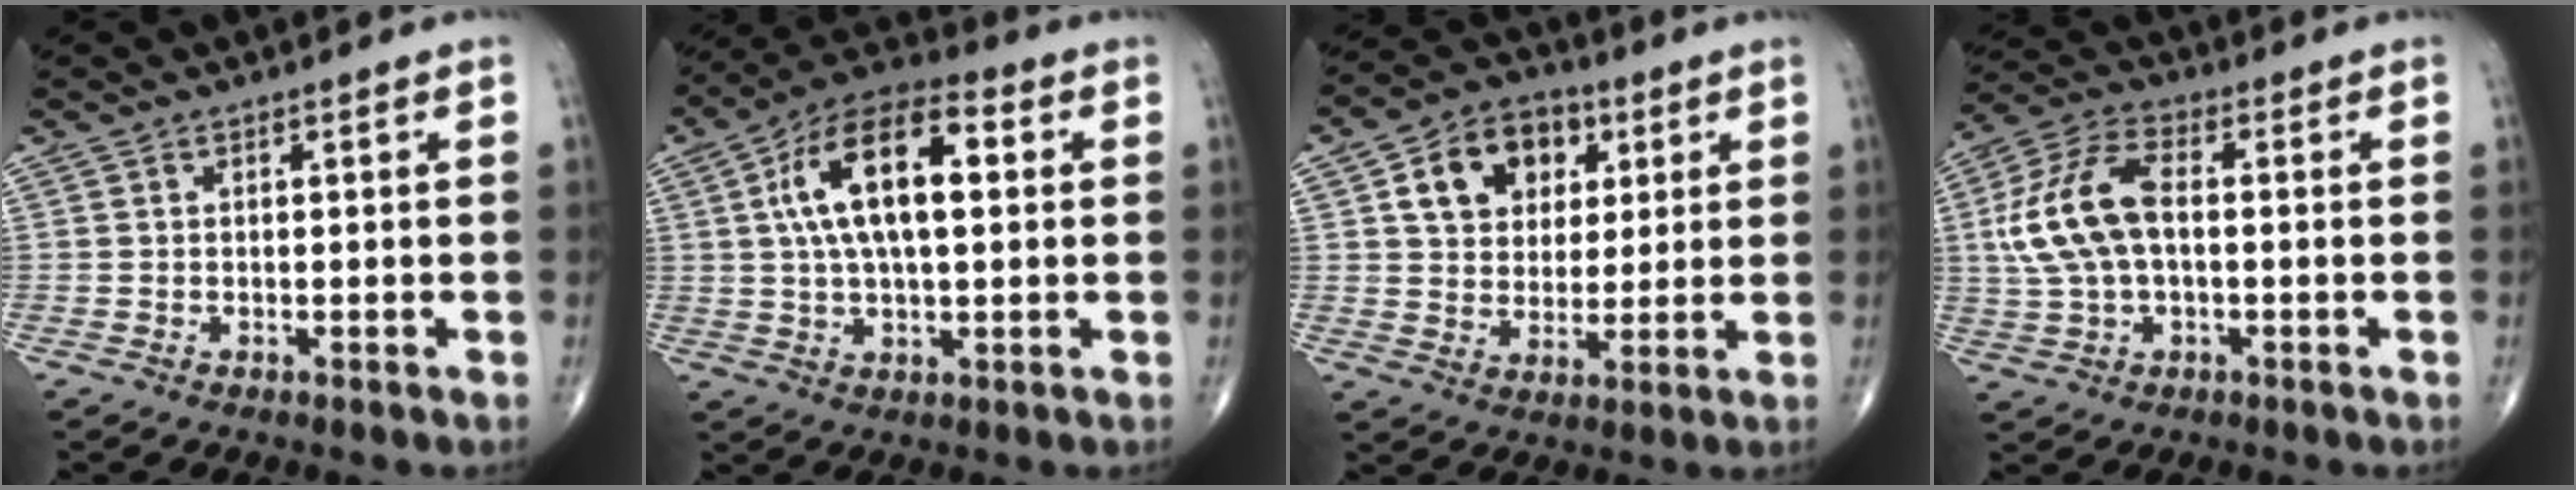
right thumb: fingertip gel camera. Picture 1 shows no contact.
{"total": 16.5, "force": [3.1, 7.7, 14.2], "torque": [-0.248, 0.025, 0.047]}
{"total": 12.9, "force": [4.6, 9.7, 7.2], "torque": [-0.082, -0.005, 0.073]}
{"total": 13.1, "force": [0.7, 7.1, 10.9], "torque": [-0.230, 0.026, 0.009]}